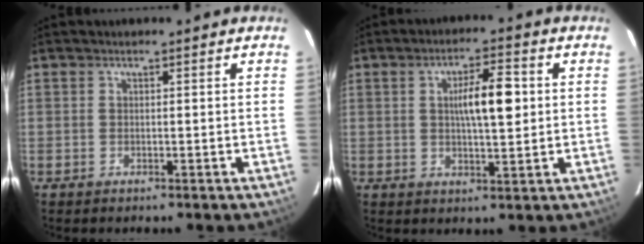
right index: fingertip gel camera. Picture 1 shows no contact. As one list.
[{"total": 7.6, "force": [1.2, 1.7, 7.3], "torque": [-0.124, 0.012, 0.021]}]